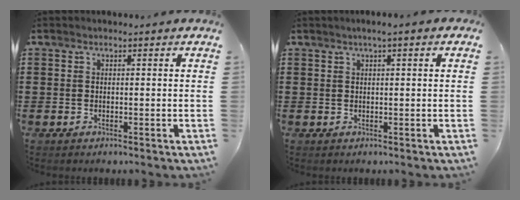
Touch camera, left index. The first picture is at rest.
{"total": 1.2, "force": [0.4, 0.0, 1.2], "torque": [-0.022, 0.000, 0.006]}